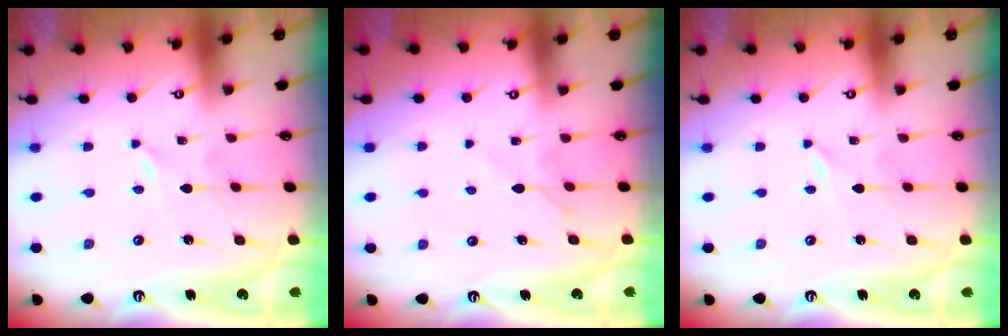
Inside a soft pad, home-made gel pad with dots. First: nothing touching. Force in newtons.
{"total": 3.9, "press": 3.8, "slide": 0.6}
{"total": 0.0}